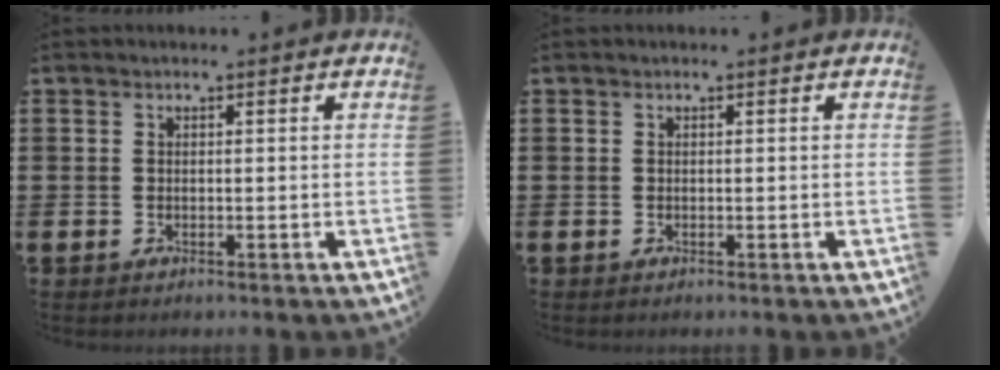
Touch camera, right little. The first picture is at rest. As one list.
[{"total": 0.0}]